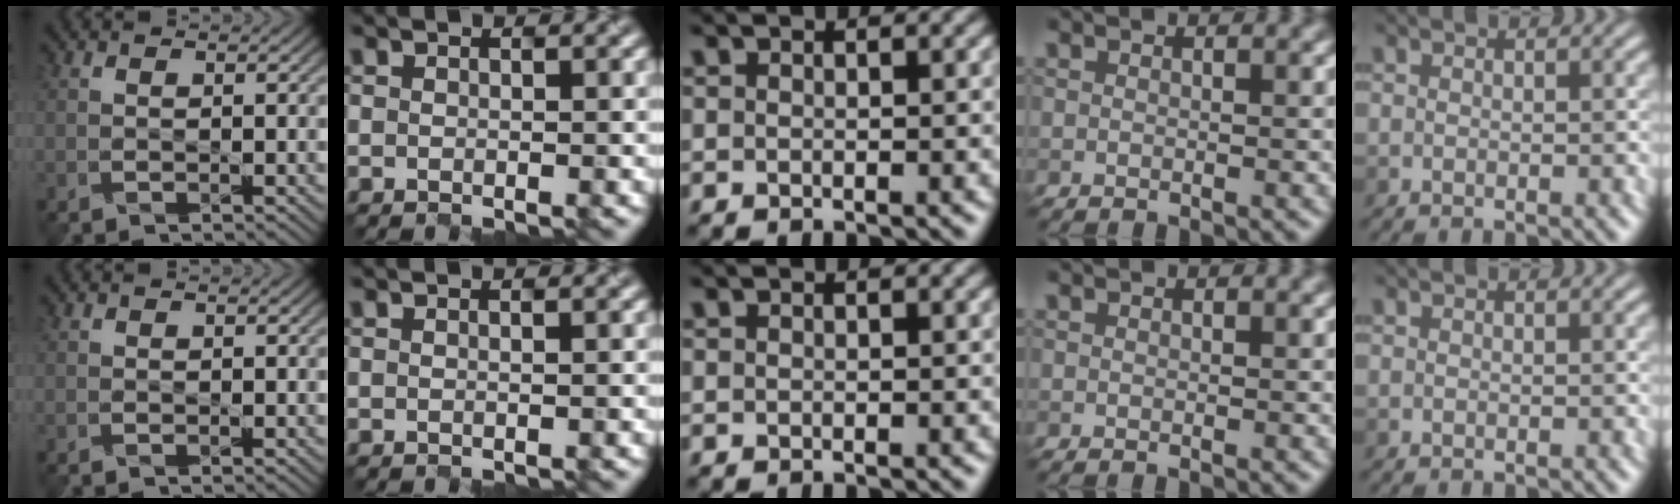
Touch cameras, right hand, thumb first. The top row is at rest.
{"index": {"total": 0.8, "force": [0.3, 0.5, 0.6], "torque": [-0.006, 0.010, -0.002]}}